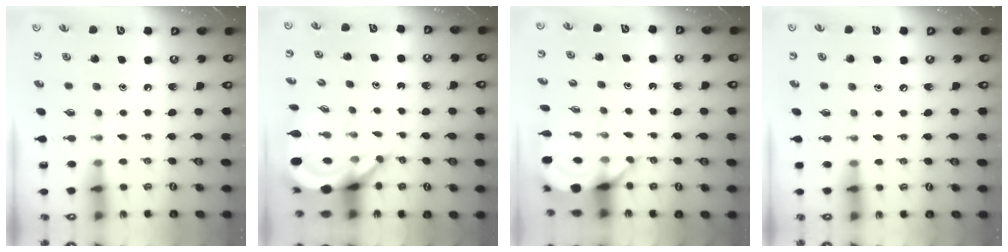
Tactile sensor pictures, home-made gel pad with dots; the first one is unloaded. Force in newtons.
{"total": 7.4, "press": 7.3, "slide": 1.0}
{"total": 7.0, "press": 6.9, "slide": 0.5}
{"total": 3.5, "press": 3.5, "slide": 0.5}